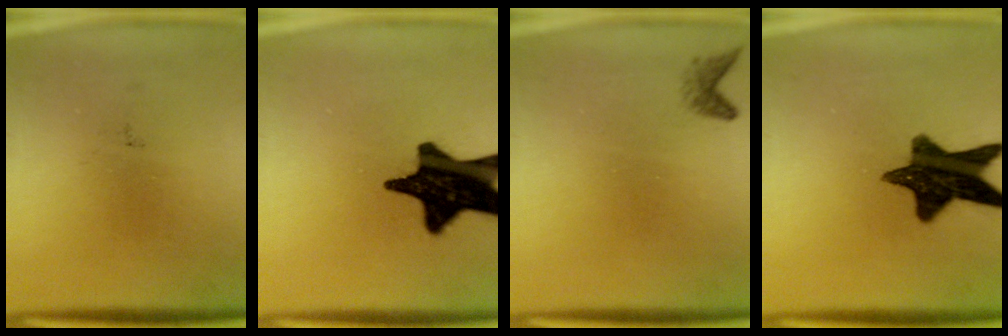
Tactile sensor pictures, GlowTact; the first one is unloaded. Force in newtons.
{"total": 18.1}
{"total": 1.3}
{"total": 13.5}